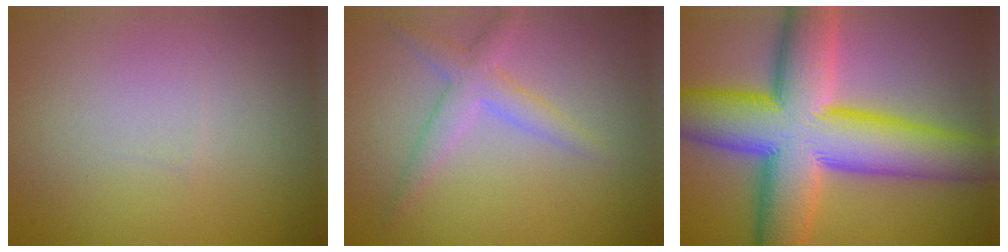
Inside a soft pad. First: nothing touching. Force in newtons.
{"total": 2.7, "press": 2.7, "slide": 0.1}
{"total": 15.6, "press": 15.6, "slide": 0.3}